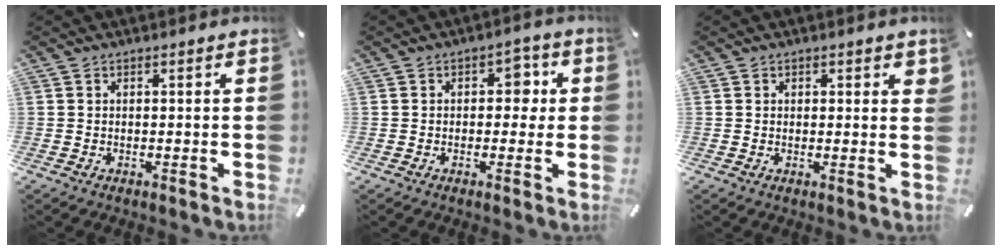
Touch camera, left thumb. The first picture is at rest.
{"total": 5.1, "force": [0.4, 3.6, 3.7], "torque": [-0.037, -0.002, -0.006]}
{"total": 1.1, "force": [0.6, 0.7, 0.6], "torque": [0.005, -0.004, 0.007]}